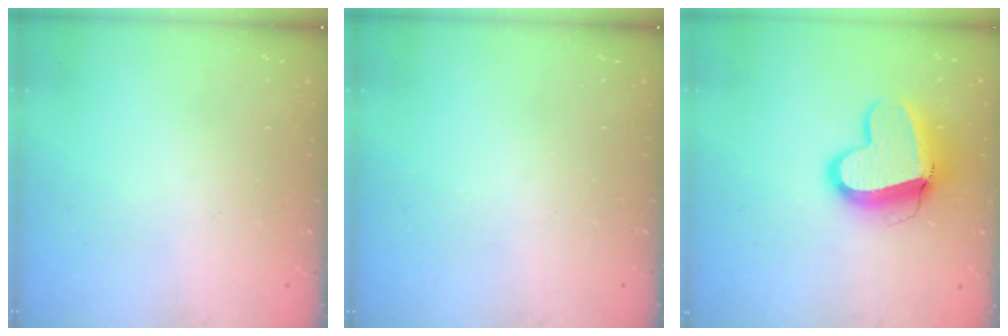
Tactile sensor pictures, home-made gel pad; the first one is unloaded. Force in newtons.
{"total": 0.0}
{"total": 15.6, "press": 15.5, "slide": 1.5}